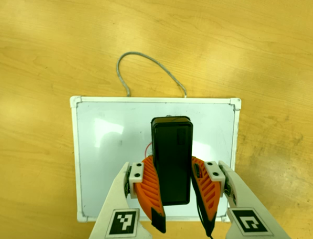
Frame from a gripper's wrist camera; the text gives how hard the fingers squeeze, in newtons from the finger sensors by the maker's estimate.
{"total": 11.2, "left": 9.9, "right": 12.5}